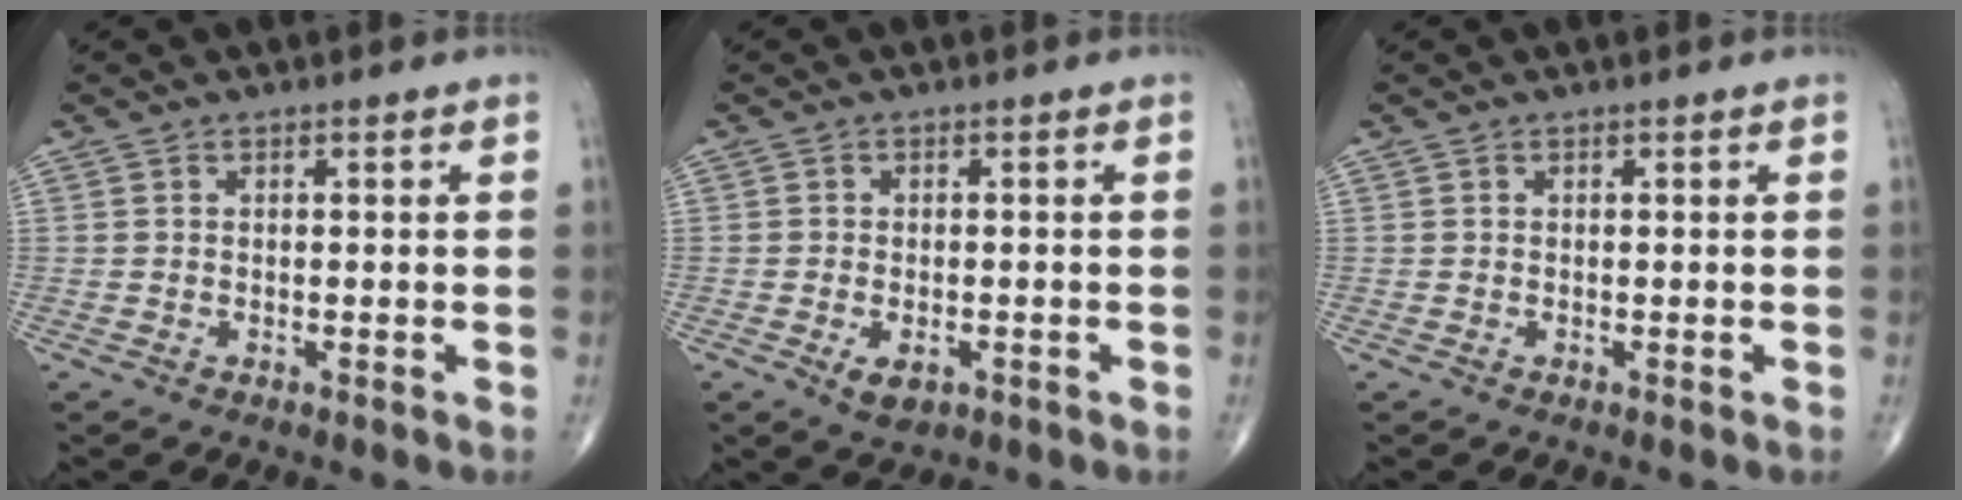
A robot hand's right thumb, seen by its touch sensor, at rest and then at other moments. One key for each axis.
{"total": 3.6, "fx": -1.4, "fy": 2.0, "fz": 2.6, "tx": -0.041, "ty": 0.001, "tz": -0.016}
{"total": 0.0}